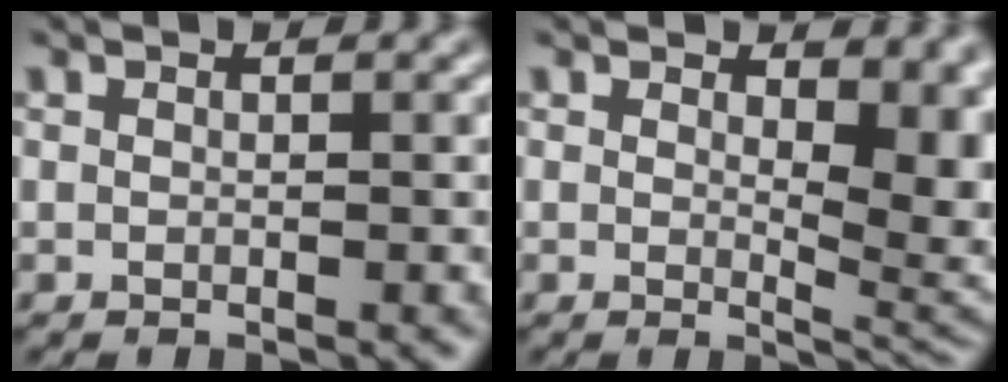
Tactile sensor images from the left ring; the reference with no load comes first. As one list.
[{"total": 6.2, "force": [1.2, 3.1, 5.3], "torque": [-0.057, -0.015, 0.032]}]